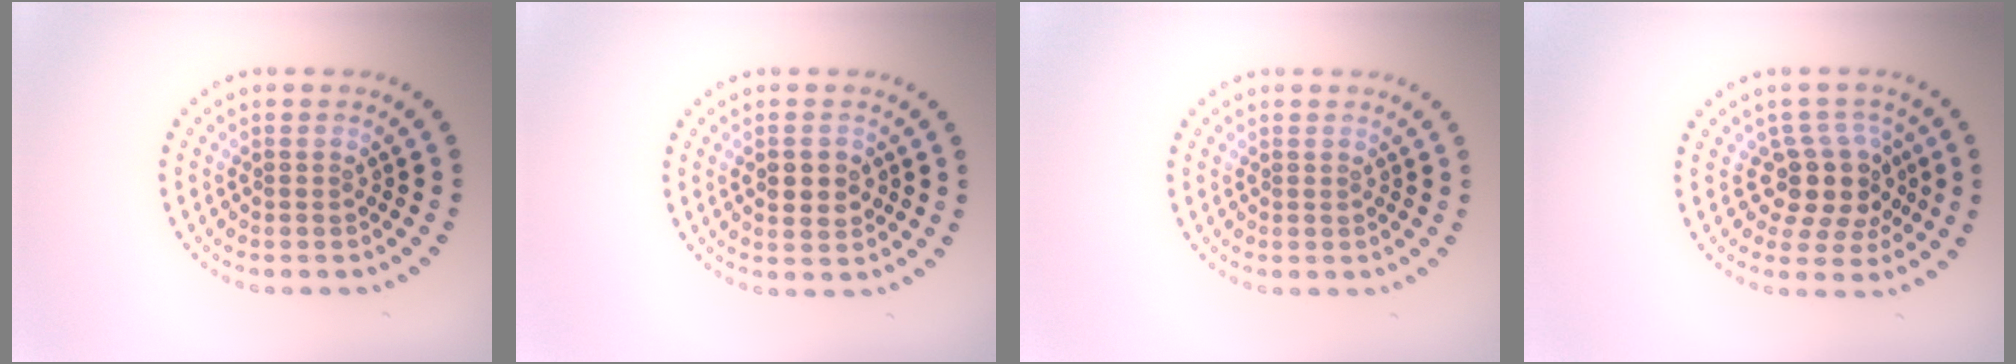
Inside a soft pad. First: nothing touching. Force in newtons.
{"total": 2.5, "press": 2.5, "slide": 0.1}
{"total": 0.0}
{"total": 4.1, "press": 3.4, "slide": 2.4}